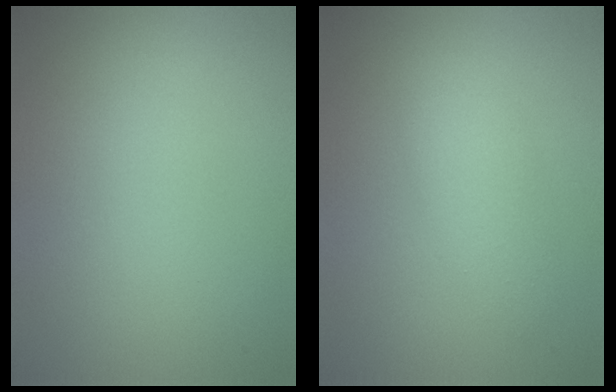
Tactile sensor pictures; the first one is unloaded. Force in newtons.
{"total": 2.6, "press": 2.6, "slide": 0.1}